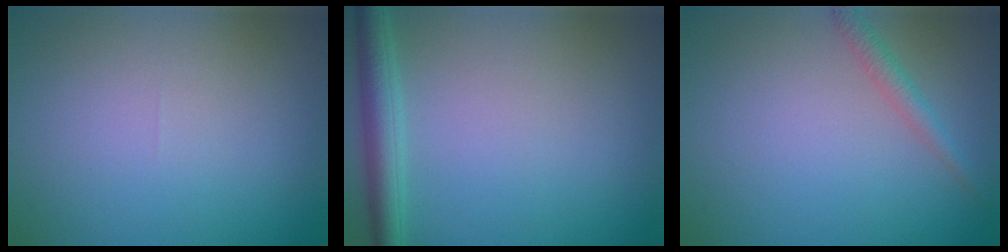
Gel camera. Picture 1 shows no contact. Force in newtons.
{"total": 3.3, "press": 3.3, "slide": 0.2}
{"total": 1.5, "press": 1.5, "slide": 0.1}